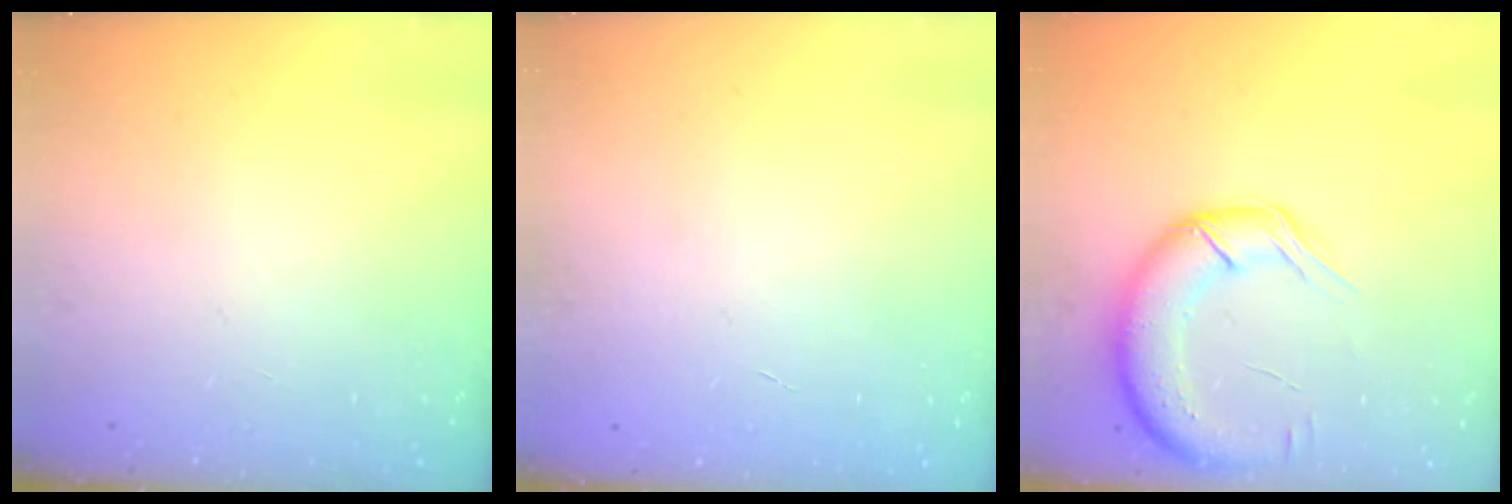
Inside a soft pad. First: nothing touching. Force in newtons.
{"total": 0.6, "press": 0.6, "slide": 0.2}
{"total": 14.4, "press": 14.0, "slide": 3.5}